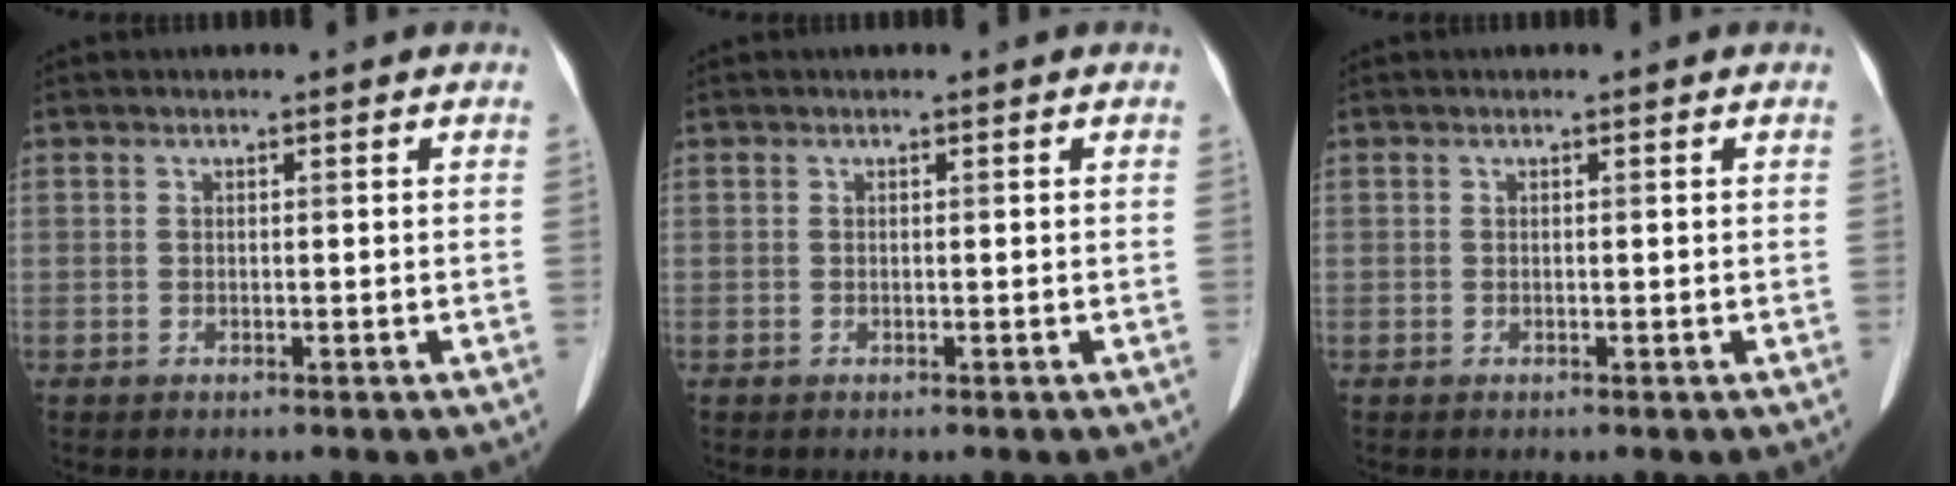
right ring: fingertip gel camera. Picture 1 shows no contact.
{"total": 0.0}
{"total": 0.0}